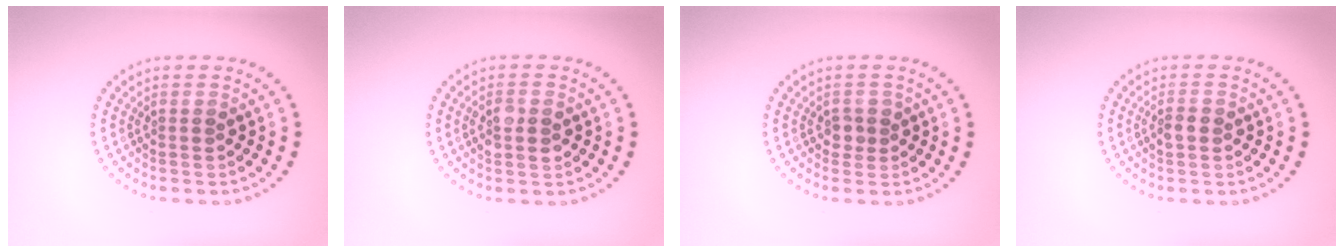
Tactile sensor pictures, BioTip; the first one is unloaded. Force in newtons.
{"total": 2.2, "press": 2.2, "slide": 0.2}
{"total": 1.4, "press": 1.3, "slide": 0.6}
{"total": 1.6, "press": 1.6, "slide": 0.3}